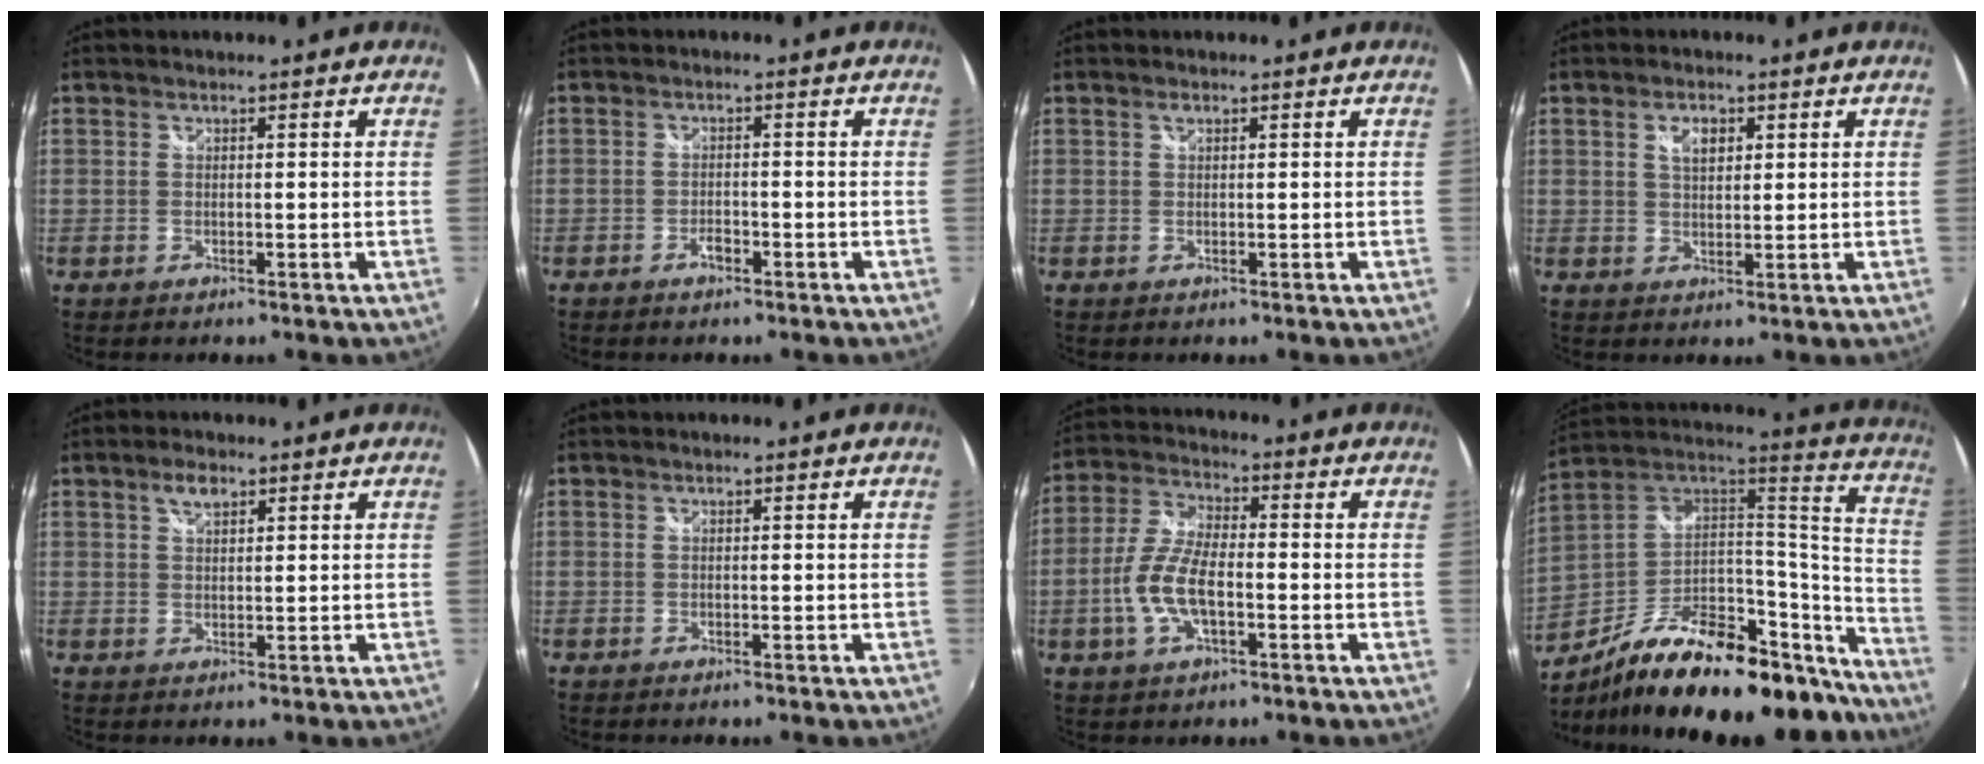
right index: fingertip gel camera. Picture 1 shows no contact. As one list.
[{"total": 2.0, "force": [-1.4, 0.9, 1.1], "torque": [-0.024, 0.003, -0.023]}, {"total": 0.6, "force": [0.3, 0.4, 0.4], "torque": [-0.006, 0.002, 0.004]}, {"total": 3.5, "force": [1.4, 2.0, 2.5], "torque": [-0.042, 0.008, 0.026]}, {"total": 2.7, "force": [1.6, 1.3, 1.8], "torque": [-0.030, 0.005, 0.028]}, {"total": 0.0}, {"total": 9.6, "force": [-2.6, 4.0, 8.3], "torque": [-0.180, 0.007, -0.051]}, {"total": 33.0, "force": [-24.0, 13.0, 18.4], "torque": [-0.260, 0.029, -0.355]}]